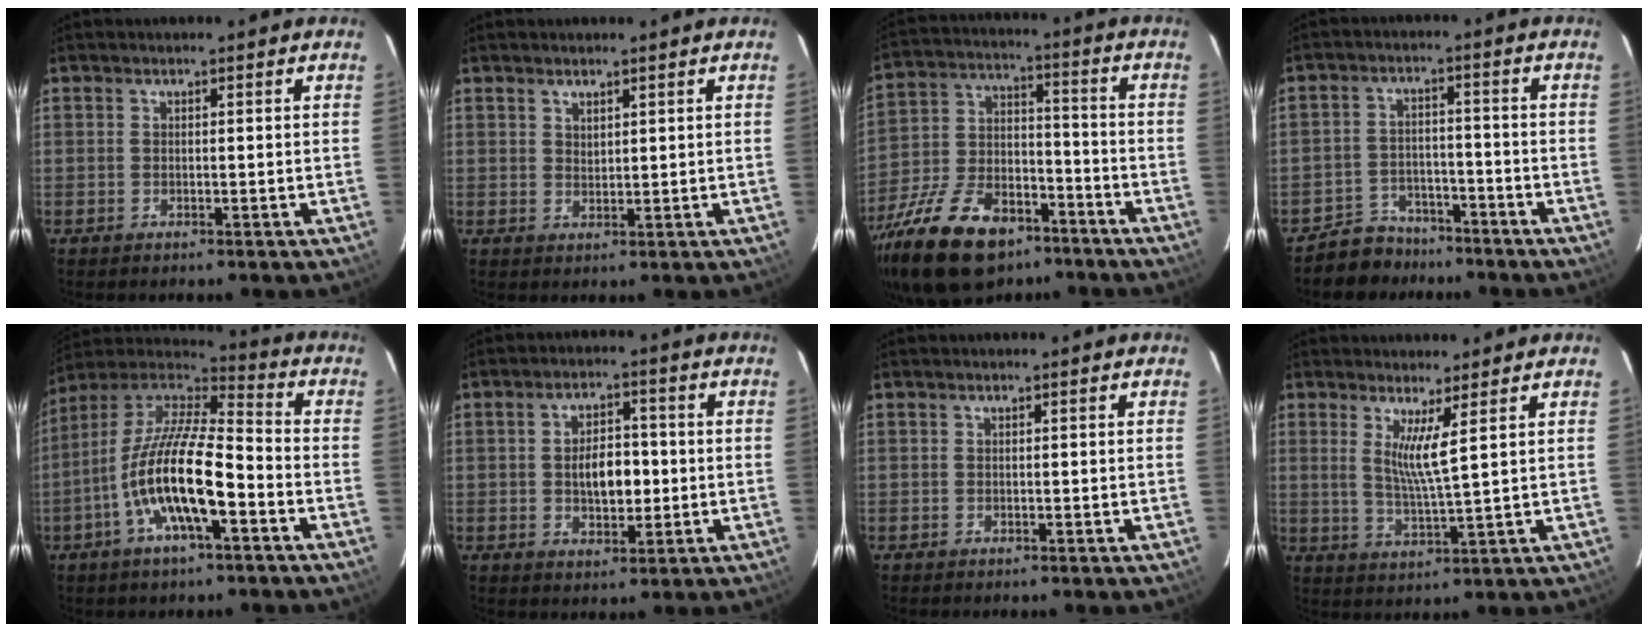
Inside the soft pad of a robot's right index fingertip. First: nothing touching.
{"total": 1.7, "force": [1.3, 0.9, 0.6], "torque": [-0.007, 0.001, 0.024]}
{"total": 23.2, "force": [-15.1, 12.0, 12.9], "torque": [-0.279, -0.012, -0.249]}
{"total": 7.4, "force": [-6.1, 4.2, 0.7], "torque": [-0.033, 0.018, -0.092]}
{"total": 17.2, "force": [-6.4, 4.9, 15.2], "torque": [-0.290, -0.014, -0.125]}
{"total": 7.3, "force": [-0.5, 4.1, 6.0], "torque": [-0.106, 0.008, -0.002]}
{"total": 0.0}
{"total": 5.4, "force": [2.5, -0.6, 4.8], "torque": [-0.090, -0.018, 0.043]}